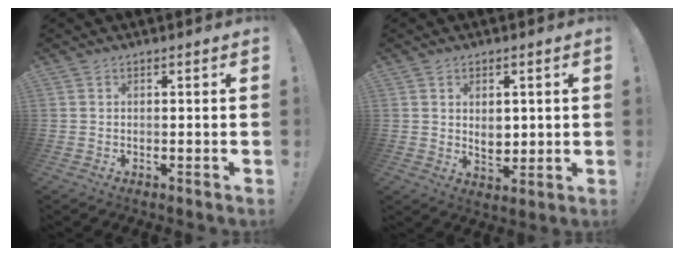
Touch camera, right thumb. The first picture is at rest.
{"total": 5.3, "force": [1.6, 3.7, 3.4], "torque": [-0.035, -0.011, 0.025]}